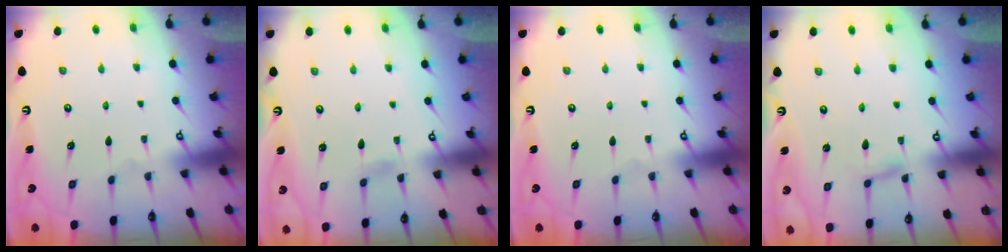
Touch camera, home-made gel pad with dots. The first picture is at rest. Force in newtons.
{"total": 2.3, "press": 2.3, "slide": 0.3}
{"total": 0.0}
{"total": 1.9, "press": 1.9, "slide": 0.1}